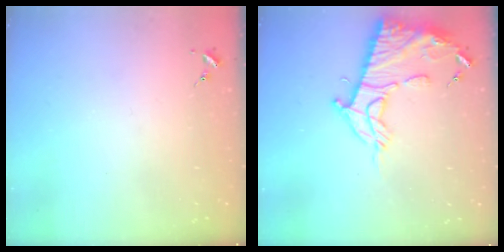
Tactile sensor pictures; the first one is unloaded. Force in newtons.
{"total": 15.0, "press": 14.9, "slide": 1.5}